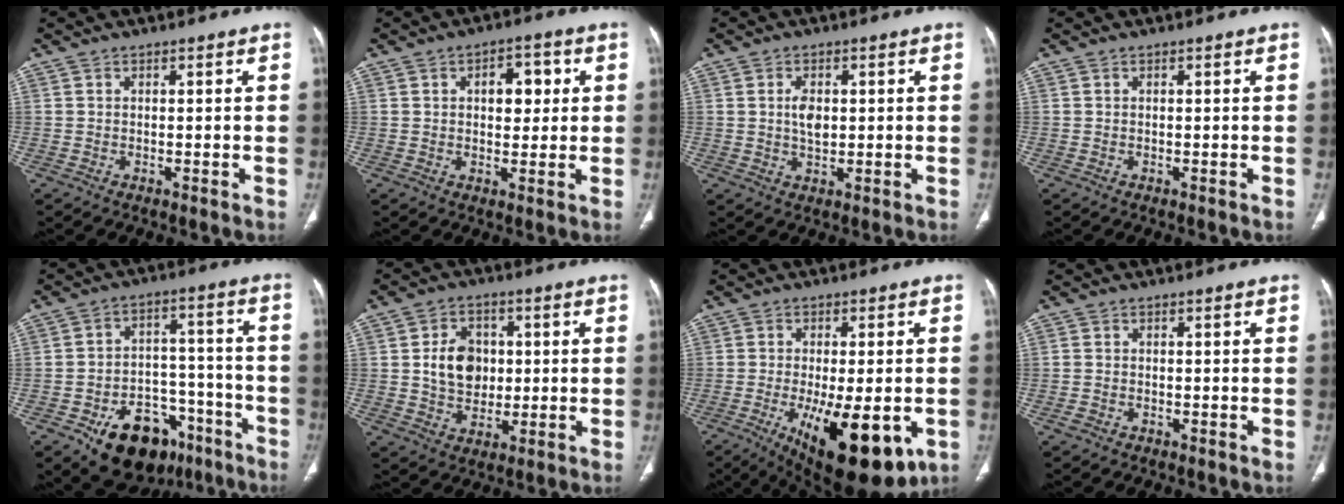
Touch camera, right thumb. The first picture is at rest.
{"total": 5.6, "force": [1.4, 3.4, 4.3], "torque": [-0.040, 0.000, 0.020]}
{"total": 3.8, "force": [0.6, 2.2, 3.1], "torque": [-0.049, -0.004, 0.013]}
{"total": 0.0}
{"total": 17.6, "force": [-10.3, 11.1, 9.0], "torque": [-0.092, 0.080, -0.147]}
{"total": 9.2, "force": [0.8, 7.2, 5.6], "torque": [-0.064, 0.002, 0.017]}
{"total": 18.6, "force": [-6.6, 7.3, 15.7], "torque": [-0.209, -0.018, -0.080]}
{"total": 1.1, "force": [-0.6, 0.9, 0.4], "torque": [-0.013, 0.006, -0.011]}